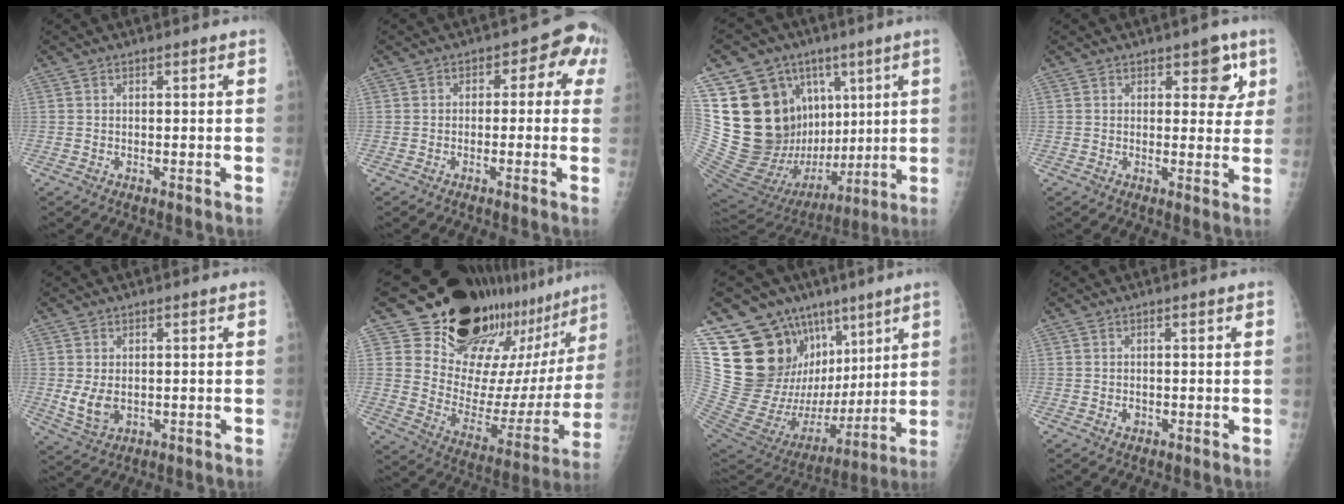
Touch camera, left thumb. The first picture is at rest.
{"total": 6.1, "force": [0.5, 4.7, 3.9], "torque": [0.001, 0.028, -0.007]}
{"total": 32.1, "force": [7.0, 21.7, 22.6], "torque": [-0.381, 0.008, 0.144]}
{"total": 5.7, "force": [2.7, 3.7, 3.5], "torque": [0.000, -0.010, 0.027]}
{"total": 5.2, "force": [-0.1, 3.6, 3.8], "torque": [-0.064, -0.007, 0.010]}
{"total": 30.1, "force": [22.7, 12.7, 15.2], "torque": [-0.196, -0.137, 0.325]}
{"total": 28.6, "force": [11.8, 19.6, 17.2], "torque": [-0.263, -0.008, 0.233]}
{"total": 1.3, "force": [-0.3, 1.1, 0.7], "torque": [-0.006, 0.003, -0.002]}